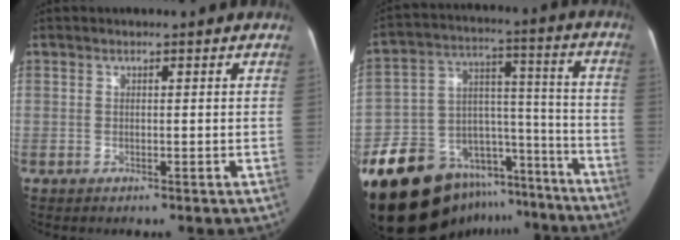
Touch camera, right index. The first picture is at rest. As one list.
[{"total": 26.3, "force": [-19.2, 14.4, 10.7], "torque": [-0.164, 0.060, -0.273]}]